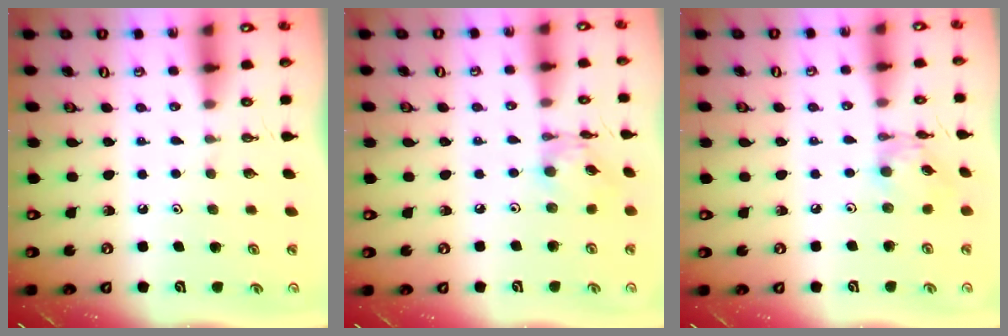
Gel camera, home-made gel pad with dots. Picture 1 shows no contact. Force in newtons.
{"total": 5.4, "press": 5.4, "slide": 0.2}
{"total": 5.0, "press": 5.0, "slide": 0.2}